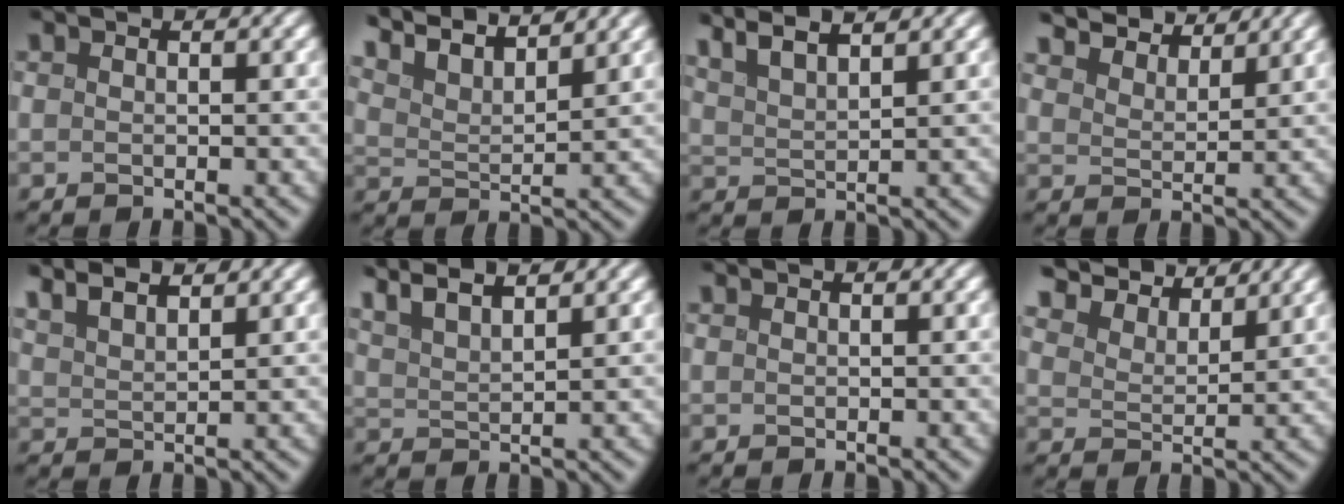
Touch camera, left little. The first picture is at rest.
{"total": 9.4, "force": [7.5, 2.7, 4.9], "torque": [-0.111, 0.024, 0.102]}
{"total": 5.0, "force": [3.7, 1.1, 3.1], "torque": [-0.069, 0.020, 0.051]}
{"total": 6.3, "force": [6.0, 1.1, 1.6], "torque": [-0.040, 0.004, 0.083]}
{"total": 4.4, "force": [3.4, 1.2, 2.5], "torque": [-0.046, 0.017, 0.046]}
{"total": 5.6, "force": [4.2, 1.4, 3.4], "torque": [-0.083, 0.027, 0.056]}
{"total": 0.0}
{"total": 7.1, "force": [6.6, 1.5, 2.2], "torque": [-0.061, 0.011, 0.089]}